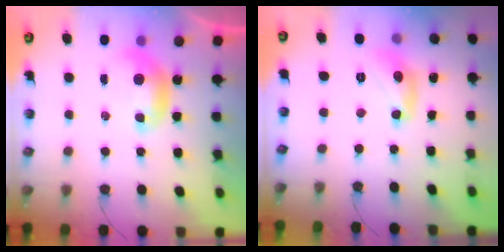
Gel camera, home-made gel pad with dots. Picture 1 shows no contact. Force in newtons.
{"total": 9.8, "press": 9.8, "slide": 0.7}